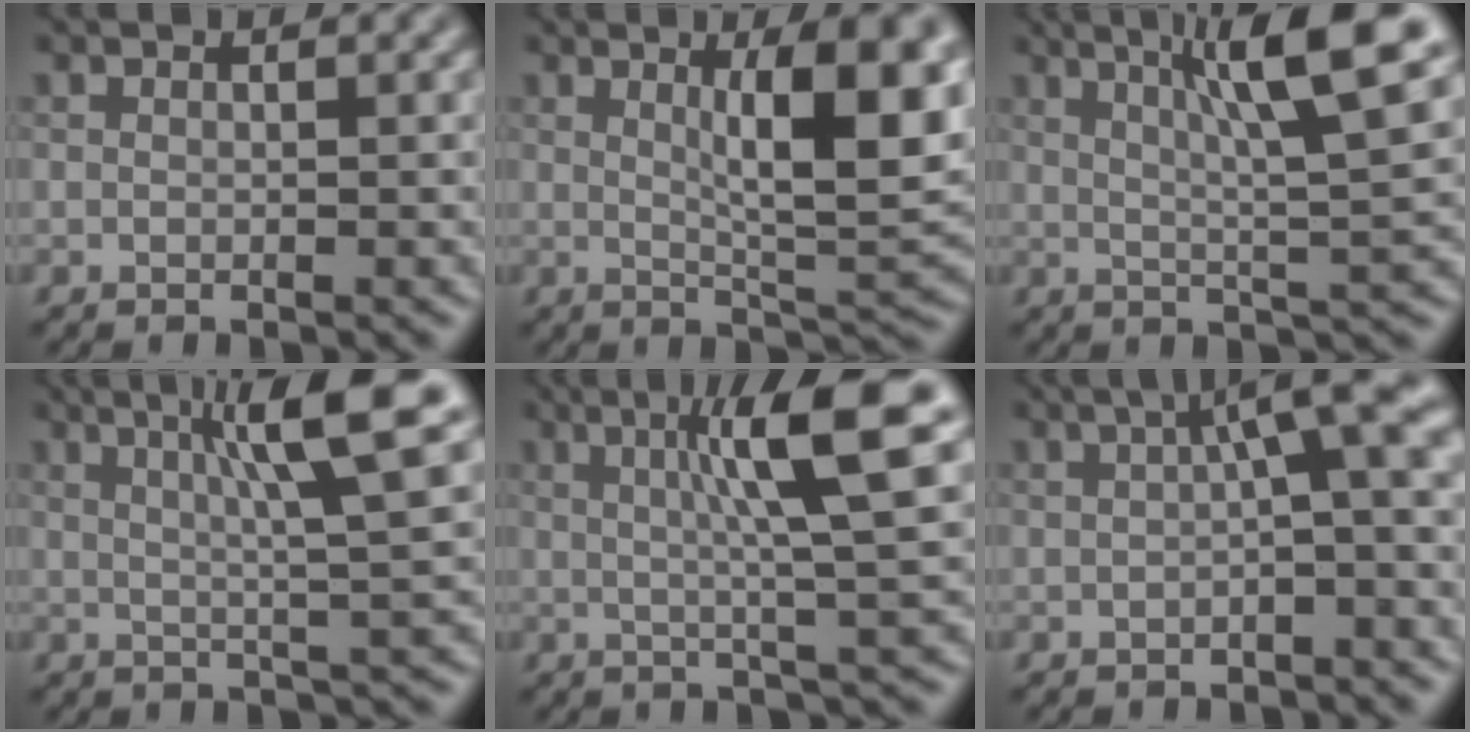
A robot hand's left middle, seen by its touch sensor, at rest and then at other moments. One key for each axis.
{"total": 9.1, "fx": 2.4, "fy": 2.2, "fz": 8.5, "tx": -0.113, "ty": -0.005, "tz": 0.042}
{"total": 10.0, "fx": 4.1, "fy": 1.5, "fz": 9.0, "tx": -0.118, "ty": 0.020, "tz": 0.064}
{"total": 8.9, "fx": 3.2, "fy": 1.3, "fz": 8.1, "tx": -0.102, "ty": 0.018, "tz": 0.047}
{"total": 8.6, "fx": 2.1, "fy": 1.2, "fz": 8.2, "tx": -0.113, "ty": 0.015, "tz": 0.031}
{"total": 5.5, "fx": 0.9, "fy": 0.9, "fz": 5.4, "tx": -0.075, "ty": 0.020, "tz": 0.006}